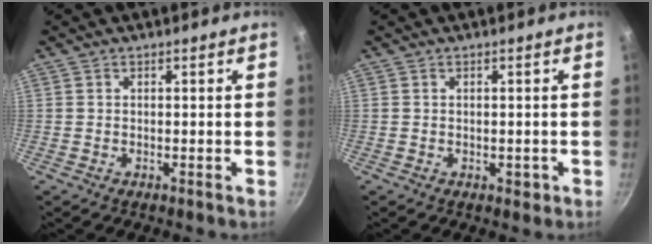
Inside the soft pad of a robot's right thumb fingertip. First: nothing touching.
{"total": 1.5, "force": [-0.4, 1.0, 1.0], "torque": [-0.009, 0.002, -0.004]}